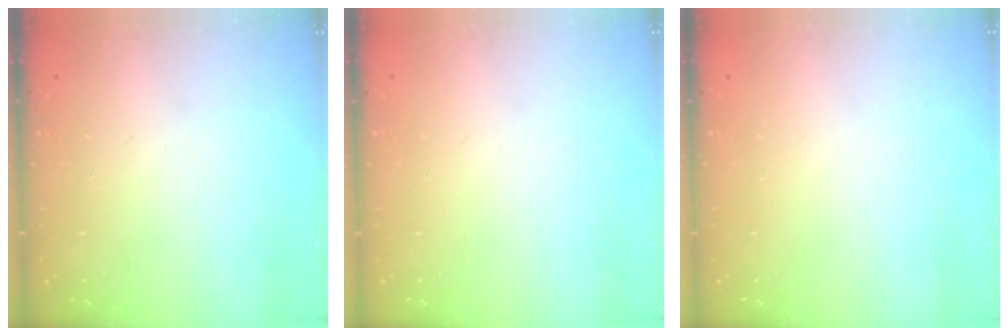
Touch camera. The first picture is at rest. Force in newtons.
{"total": 0.0}
{"total": 0.0}